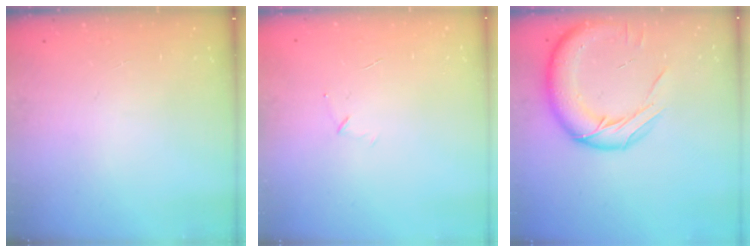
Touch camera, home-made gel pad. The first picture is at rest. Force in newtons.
{"total": 3.6, "press": 3.5, "slide": 0.9}
{"total": 16.0, "press": 15.9, "slide": 1.9}